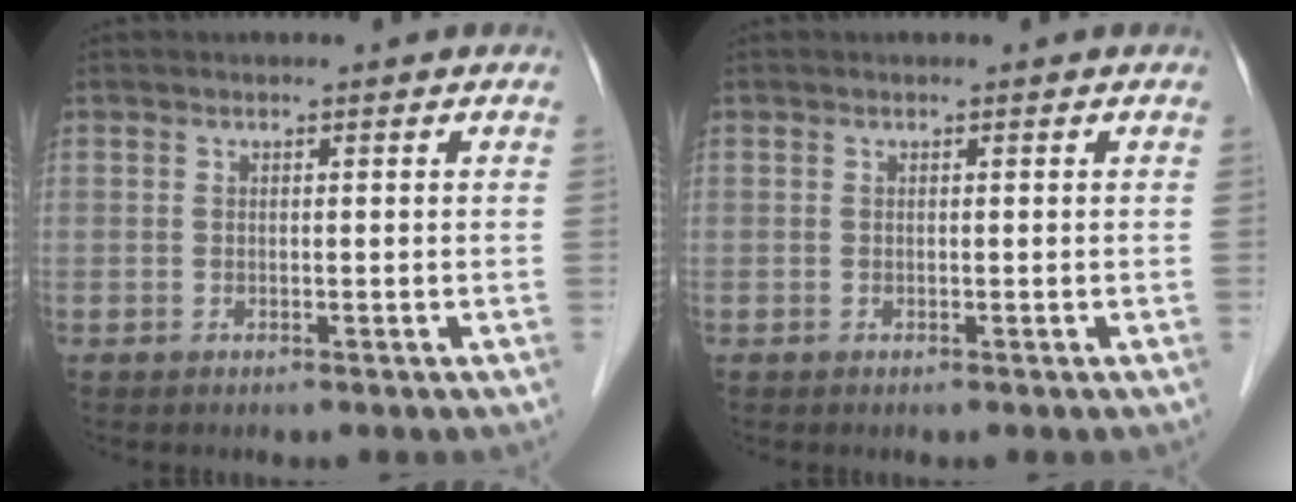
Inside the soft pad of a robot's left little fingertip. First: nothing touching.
{"total": 0.0}